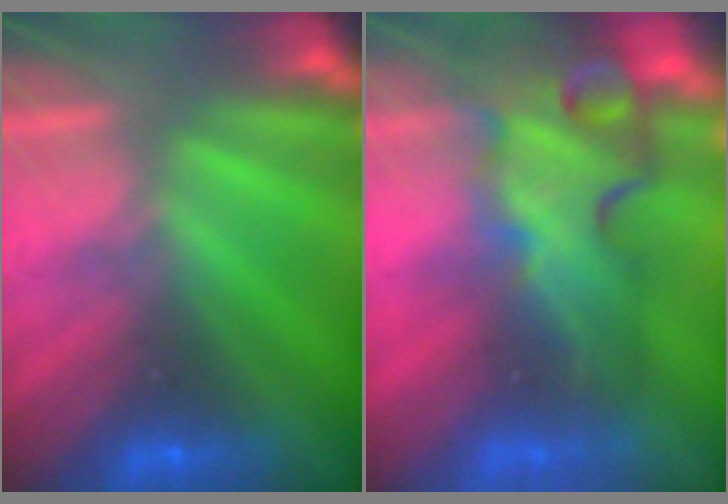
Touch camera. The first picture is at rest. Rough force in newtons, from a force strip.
{"total": 7.2}